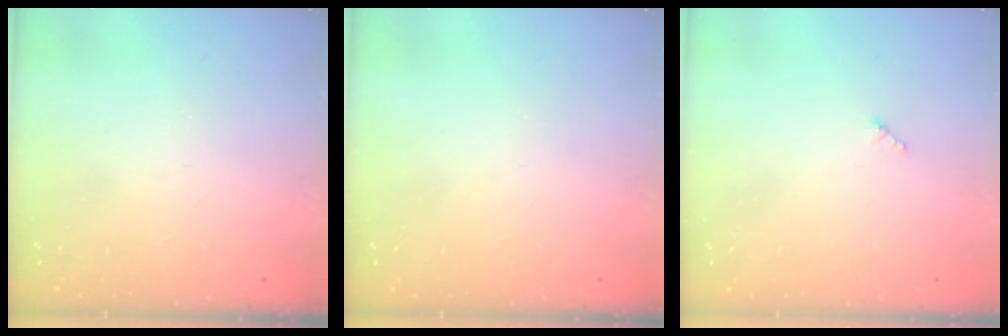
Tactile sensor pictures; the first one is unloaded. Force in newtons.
{"total": 0.0}
{"total": 2.5, "press": 2.5, "slide": 0.3}